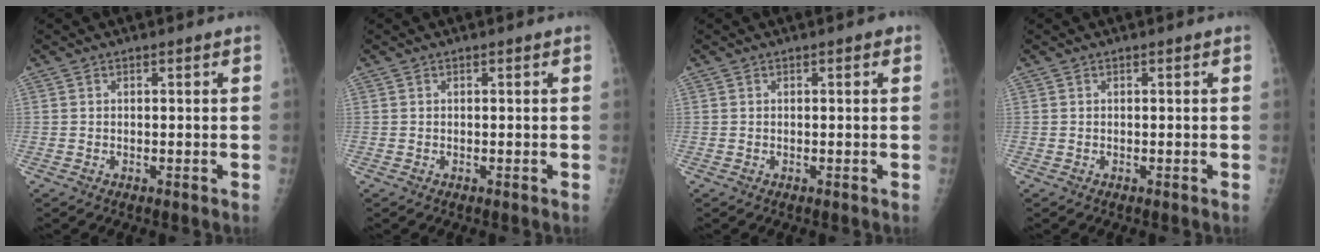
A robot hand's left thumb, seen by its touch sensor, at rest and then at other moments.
{"total": 0.0}
{"total": 0.6, "force": [0.3, 0.3, 0.4], "torque": [-0.004, 0.000, 0.001]}
{"total": 0.0}